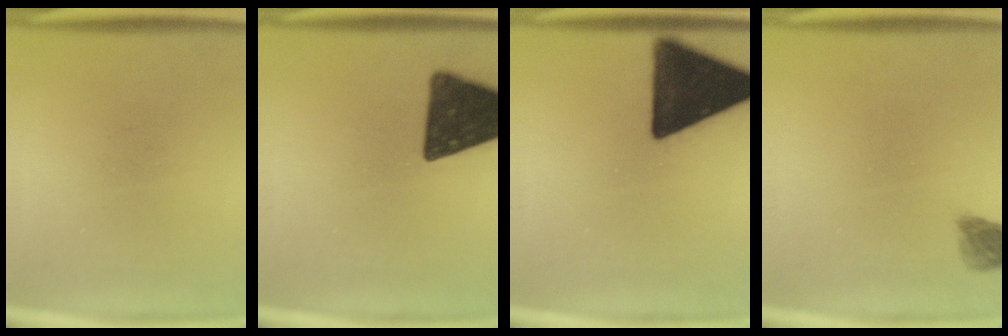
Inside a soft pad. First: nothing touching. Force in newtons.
{"total": 16.6}
{"total": 18.8}
{"total": 2.4}